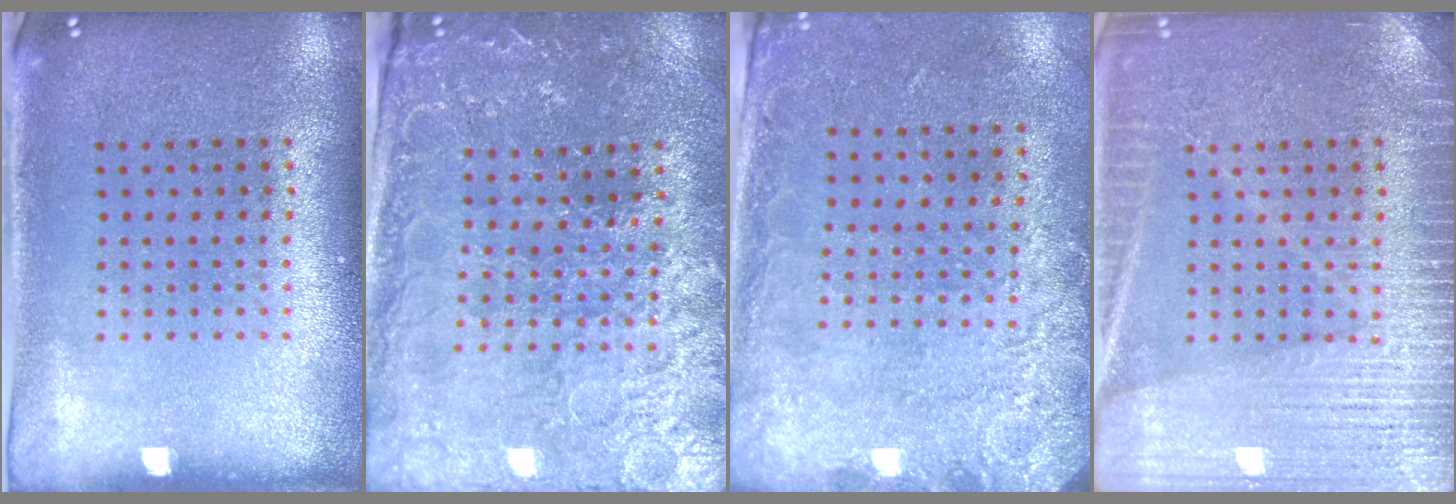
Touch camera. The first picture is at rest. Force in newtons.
{"total": 3.2, "press": 3.1, "slide": 0.4}
{"total": 2.6, "press": 2.0, "slide": 1.7}
{"total": 5.4, "press": 5.3, "slide": 0.9}